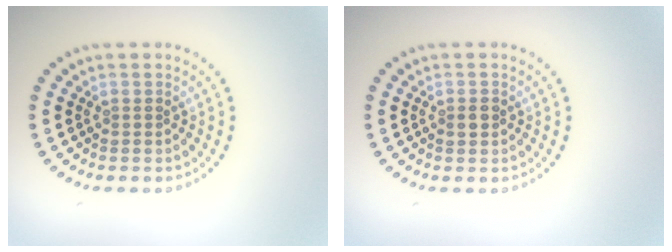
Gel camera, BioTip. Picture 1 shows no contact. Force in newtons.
{"total": 1.2, "press": 1.1, "slide": 0.2}